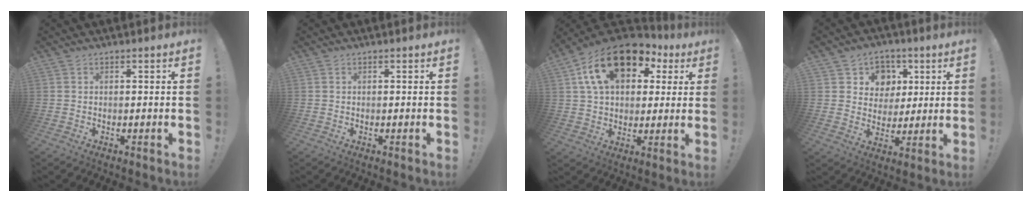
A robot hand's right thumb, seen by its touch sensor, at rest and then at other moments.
{"total": 0.0}
{"total": 19.4, "force": [8.6, 12.0, 12.5], "torque": [-0.193, -0.032, 0.155]}
{"total": 9.1, "force": [2.6, 8.5, 1.9], "torque": [-0.018, -0.015, 0.057]}